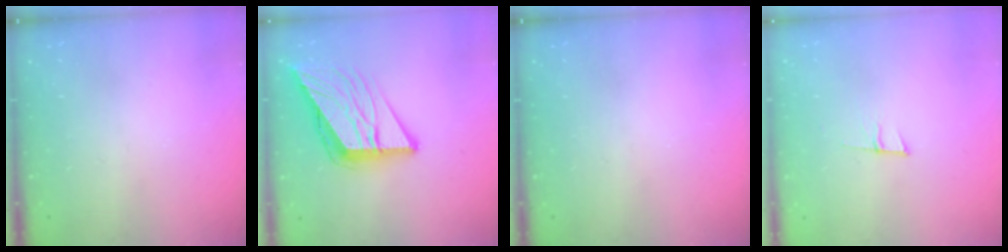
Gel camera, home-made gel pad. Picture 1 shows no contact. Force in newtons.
{"total": 12.2, "press": 12.1, "slide": 1.4}
{"total": 0.0}
{"total": 5.6, "press": 5.0, "slide": 2.6}